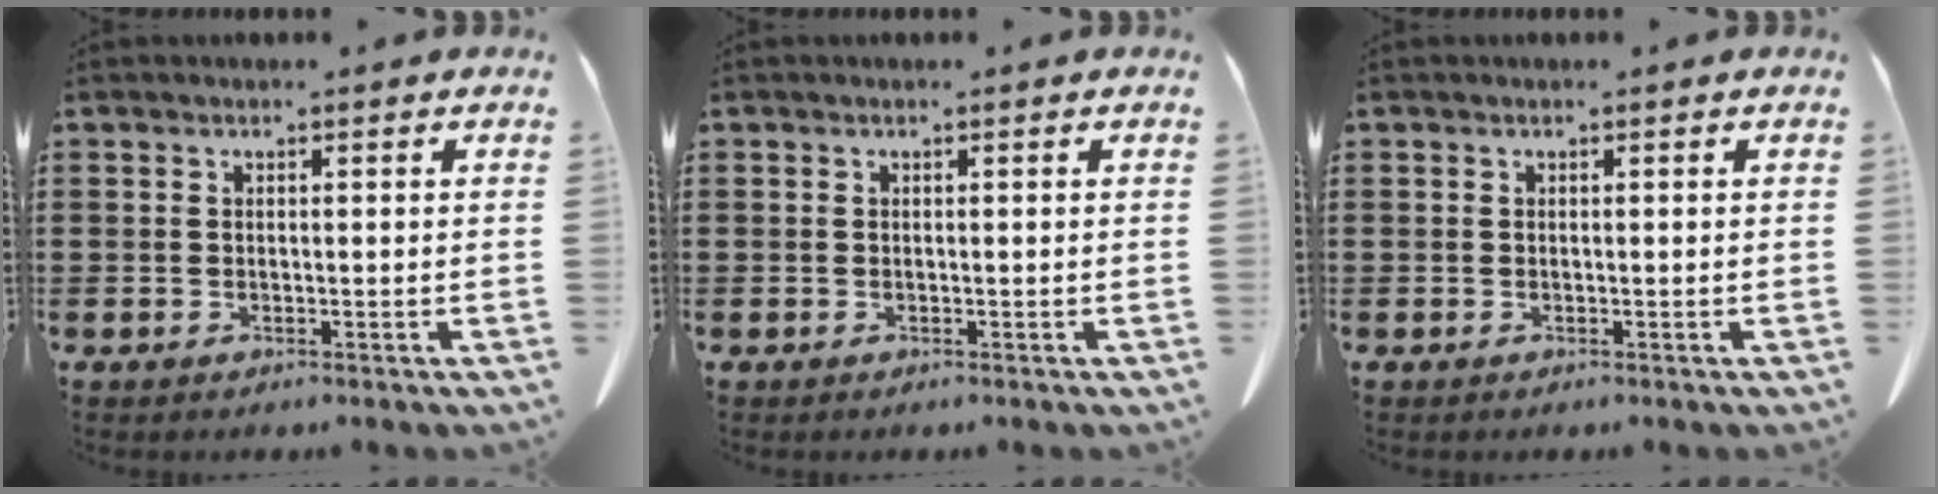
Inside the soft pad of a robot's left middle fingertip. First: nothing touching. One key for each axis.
{"total": 0.0}
{"total": 0.0}